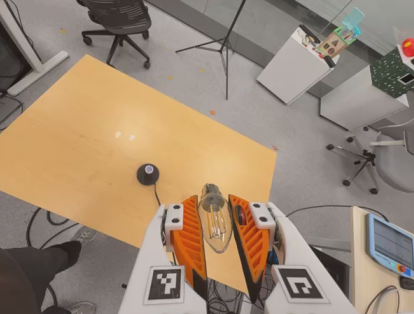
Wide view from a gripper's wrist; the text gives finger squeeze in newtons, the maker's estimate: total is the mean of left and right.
{"total": 12.3, "left": 12.8, "right": 11.8}